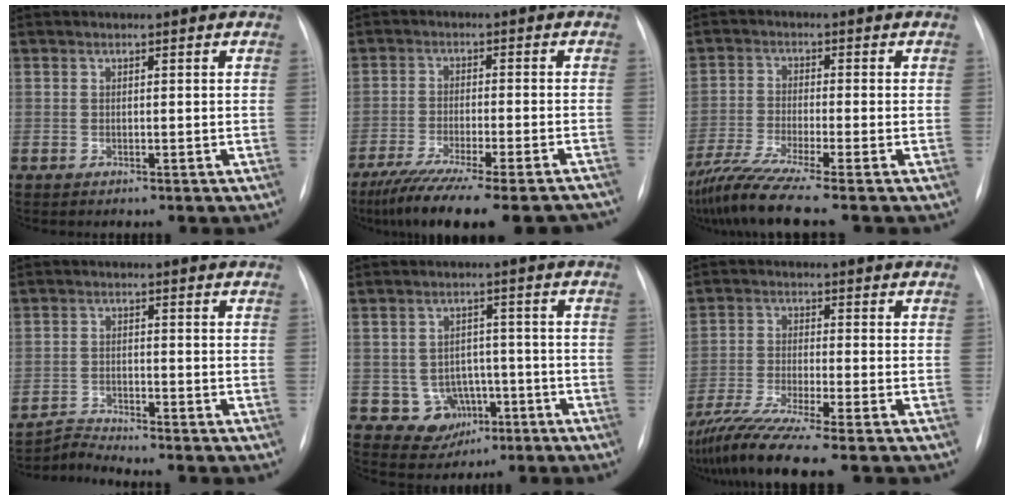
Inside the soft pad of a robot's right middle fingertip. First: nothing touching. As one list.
[{"total": 20.9, "force": [-18.2, 1.5, 10.2], "torque": [-0.116, -0.041, -0.254]}, {"total": 9.3, "force": [-7.2, -1.4, 5.7], "torque": [-0.107, -0.034, -0.127]}, {"total": 3.3, "force": [-2.8, -1.2, -1.1], "torque": [0.019, -0.014, -0.052]}, {"total": 5.6, "force": [-2.0, 5.1, 1.3], "torque": [-0.011, 0.013, -0.017]}, {"total": 10.0, "force": [-7.8, -1.2, 6.2], "torque": [-0.111, -0.036, -0.135]}]